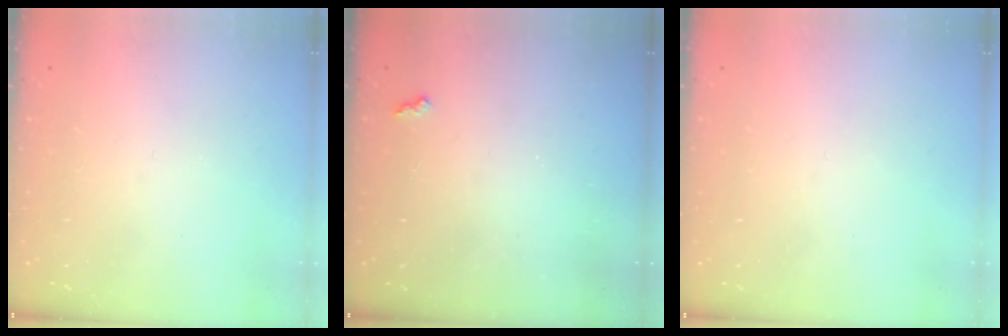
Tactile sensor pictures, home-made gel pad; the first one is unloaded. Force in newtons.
{"total": 2.4, "press": 2.4, "slide": 0.4}
{"total": 0.0}